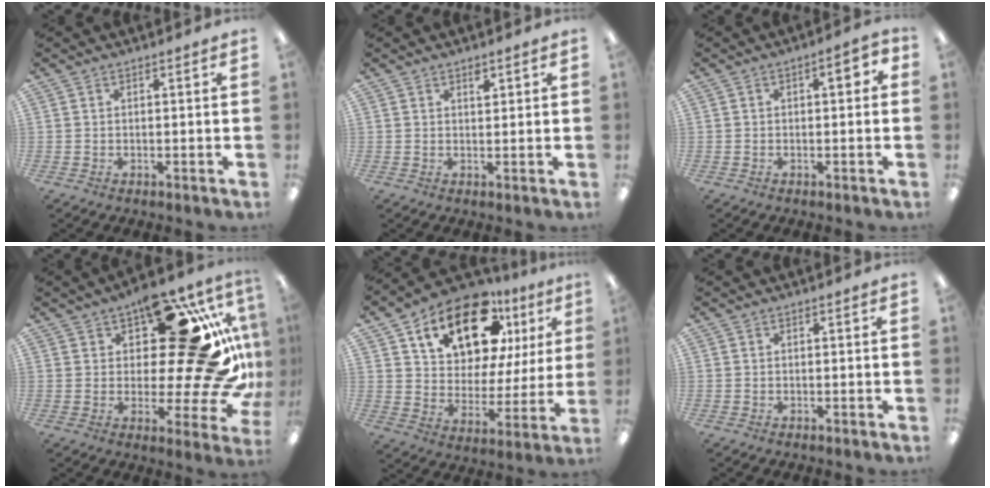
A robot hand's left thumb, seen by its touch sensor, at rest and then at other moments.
{"total": 1.9, "force": [1.4, 0.9, 1.0], "torque": [-0.006, -0.004, 0.021]}
{"total": 3.8, "force": [-0.2, 2.0, 3.3], "torque": [-0.054, 0.010, -0.007]}
{"total": 24.3, "force": [8.3, 9.4, 20.8], "torque": [-0.286, -0.071, 0.136]}
{"total": 19.6, "force": [12.4, 9.8, 11.6], "torque": [-0.199, -0.052, 0.217]}
{"total": 0.0}